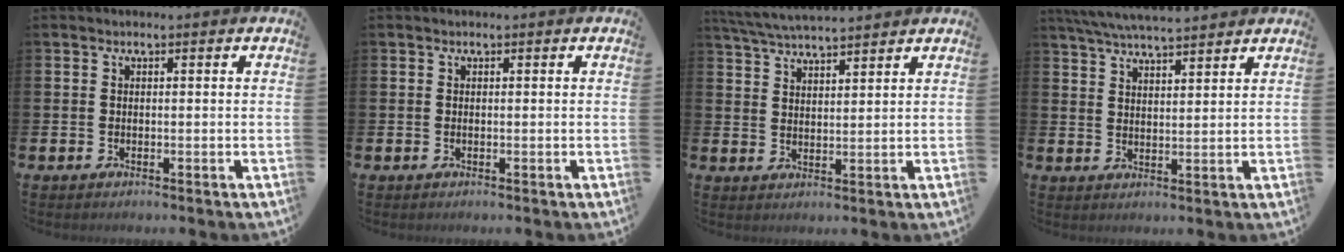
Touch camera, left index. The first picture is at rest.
{"total": 0.0}
{"total": 5.2, "force": [5.0, 0.3, 1.2], "torque": [-0.040, -0.022, 0.091]}
{"total": 5.9, "force": [5.6, 0.6, 1.8], "torque": [-0.053, -0.020, 0.103]}